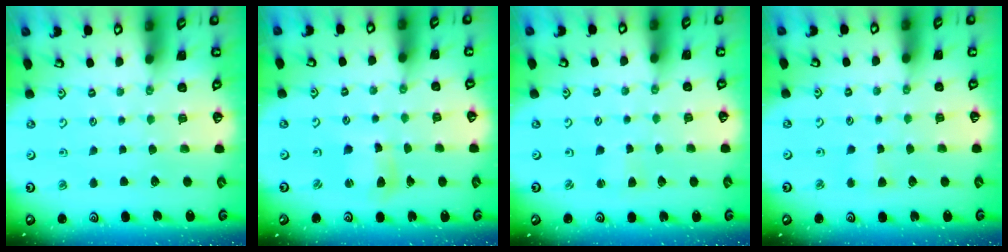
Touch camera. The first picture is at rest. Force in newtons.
{"total": 5.1, "press": 5.0, "slide": 0.7}
{"total": 2.1, "press": 2.1, "slide": 0.3}
{"total": 2.9, "press": 2.8, "slide": 0.4}